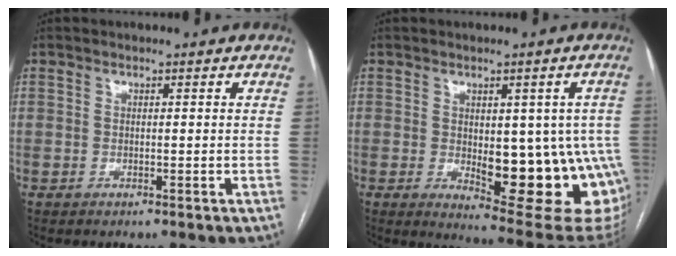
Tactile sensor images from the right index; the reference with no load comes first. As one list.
[{"total": 17.2, "force": [-2.9, 6.5, 15.7], "torque": [-0.129, 0.004, -0.012]}]